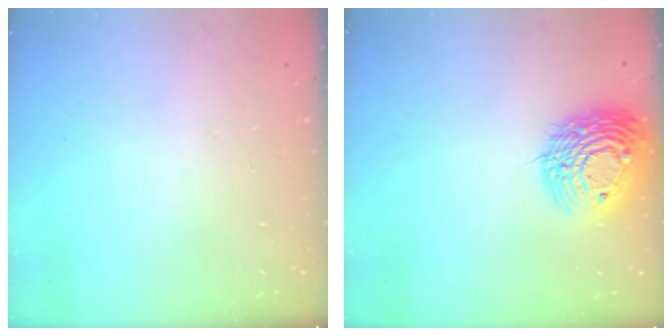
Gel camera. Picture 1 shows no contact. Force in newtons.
{"total": 17.1, "press": 17.0, "slide": 1.6}